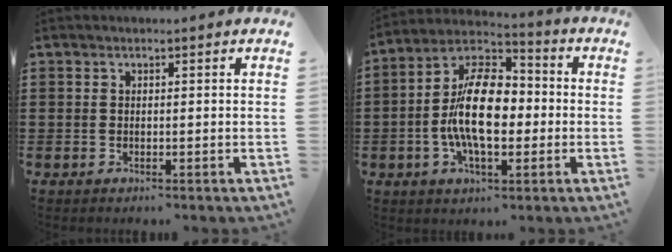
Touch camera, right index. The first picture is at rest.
{"total": 12.7, "force": [-1.4, 6.6, 10.8], "torque": [-0.229, 0.000, -0.032]}